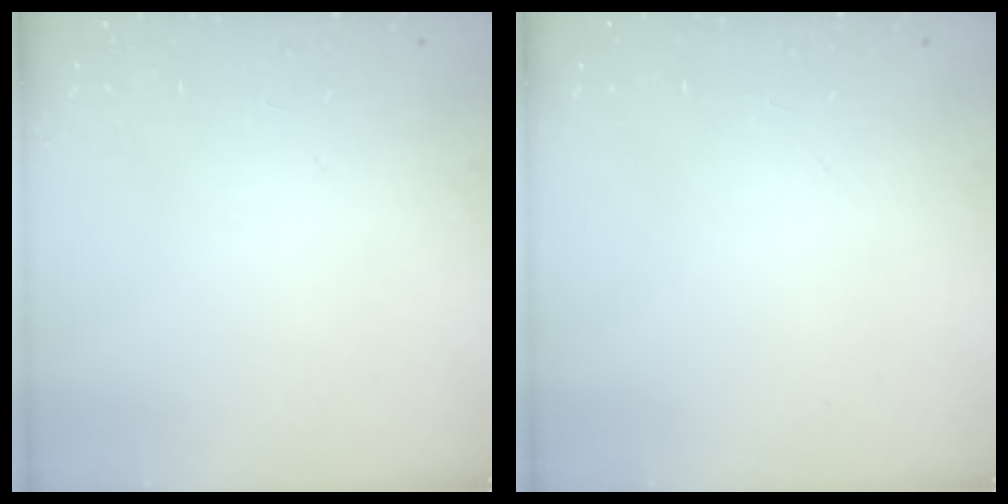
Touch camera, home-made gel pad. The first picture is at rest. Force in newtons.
{"total": 0.0}